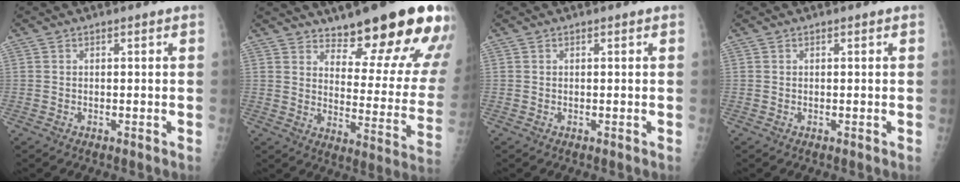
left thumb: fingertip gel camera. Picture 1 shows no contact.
{"total": 20.9, "force": [14.6, 5.7, 13.8], "torque": [-0.144, -0.095, 0.197]}
{"total": 0.0}
{"total": 0.0}